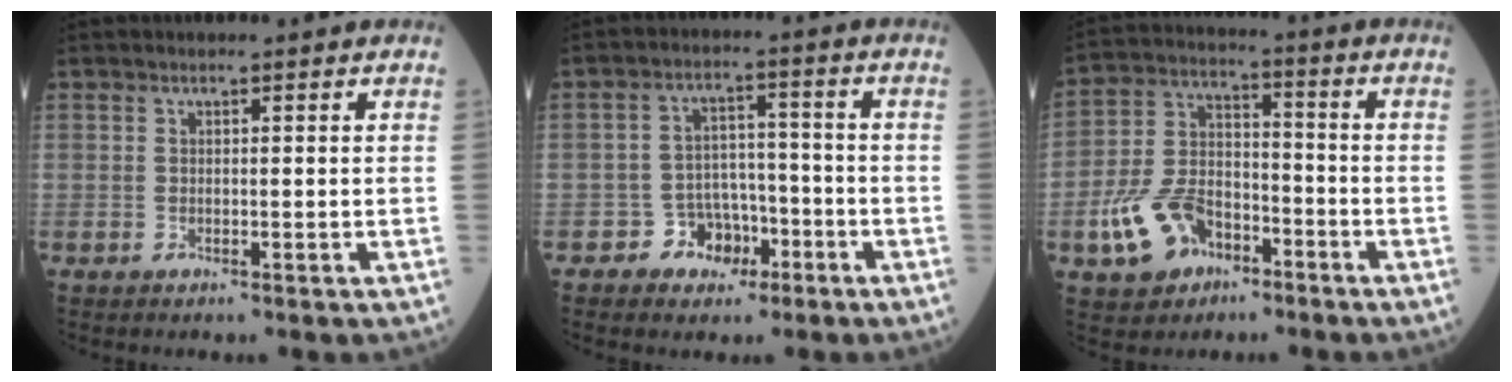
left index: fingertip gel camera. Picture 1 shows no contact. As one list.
[{"total": 5.5, "force": [-3.1, 4.3, 1.5], "torque": [-0.020, 0.014, -0.047]}, {"total": 11.1, "force": [-5.7, 7.0, 6.4], "torque": [-0.151, 0.011, -0.103]}]